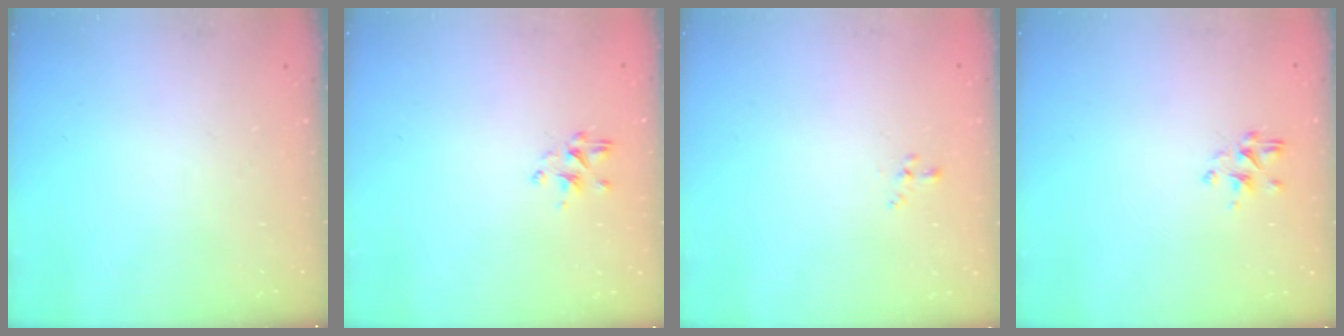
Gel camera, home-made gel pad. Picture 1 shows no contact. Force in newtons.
{"total": 2.2, "press": 2.0, "slide": 0.9}
{"total": 0.0}
{"total": 2.3, "press": 2.1, "slide": 0.9}